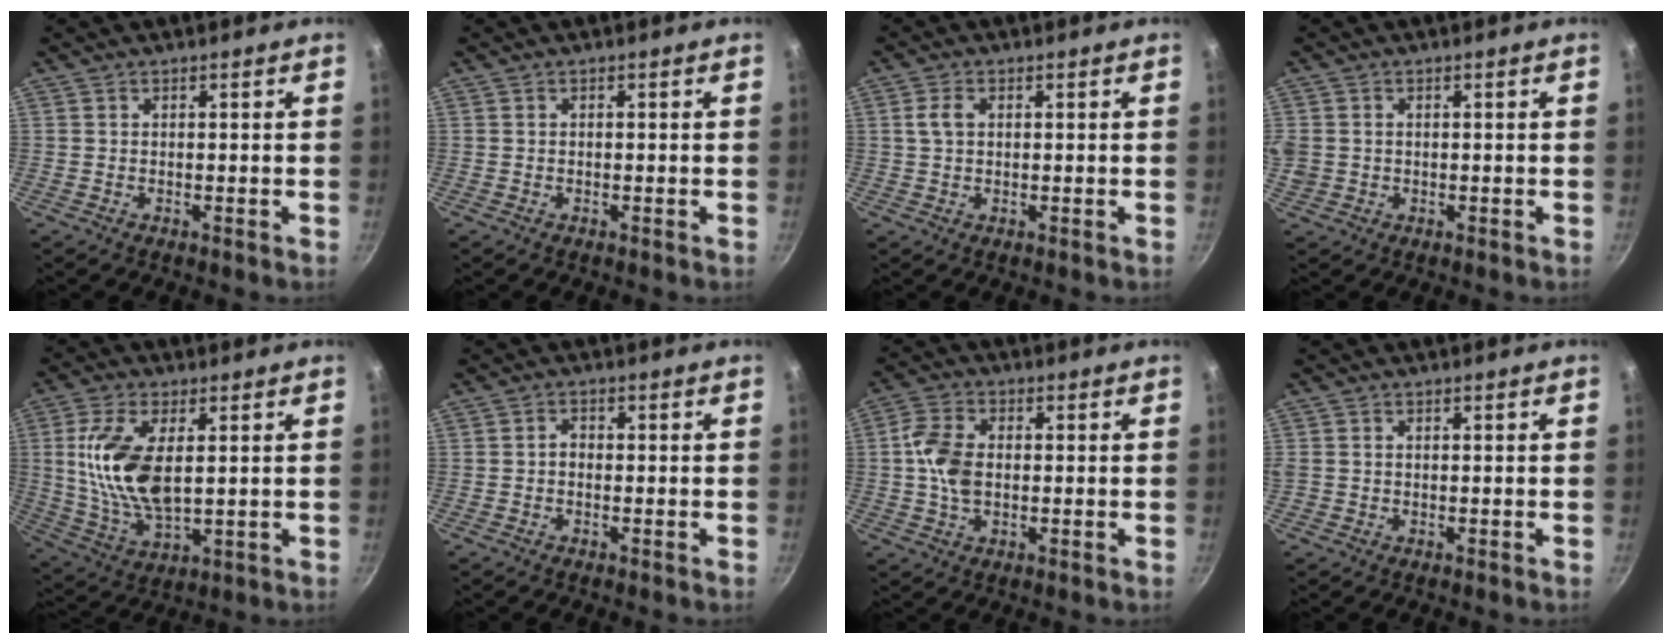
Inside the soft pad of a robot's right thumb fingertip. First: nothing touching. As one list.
[{"total": 0.0}, {"total": 3.1, "force": [0.7, 2.0, 2.2], "torque": [-0.048, 0.006, 0.013]}, {"total": 4.7, "force": [0.0, 4.0, 2.5], "torque": [-0.066, 0.004, 0.007]}, {"total": 14.8, "force": [2.2, 7.2, 12.8], "torque": [-0.260, -0.014, 0.051]}, {"total": 1.5, "force": [-0.4, 1.1, 0.9], "torque": [-0.004, 0.005, -0.011]}, {"total": 7.9, "force": [0.3, 5.0, 6.1], "torque": [-0.121, 0.011, 0.003]}, {"total": 1.3, "force": [-0.1, 1.2, 0.6], "torque": [-0.015, 0.003, -0.001]}]